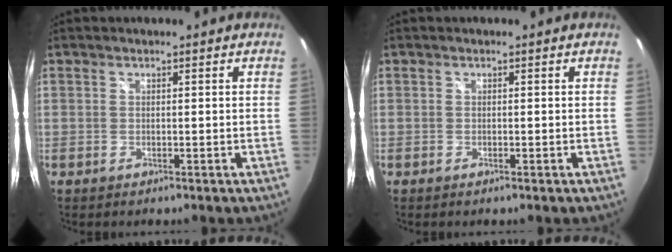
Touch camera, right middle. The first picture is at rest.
{"total": 0.0}